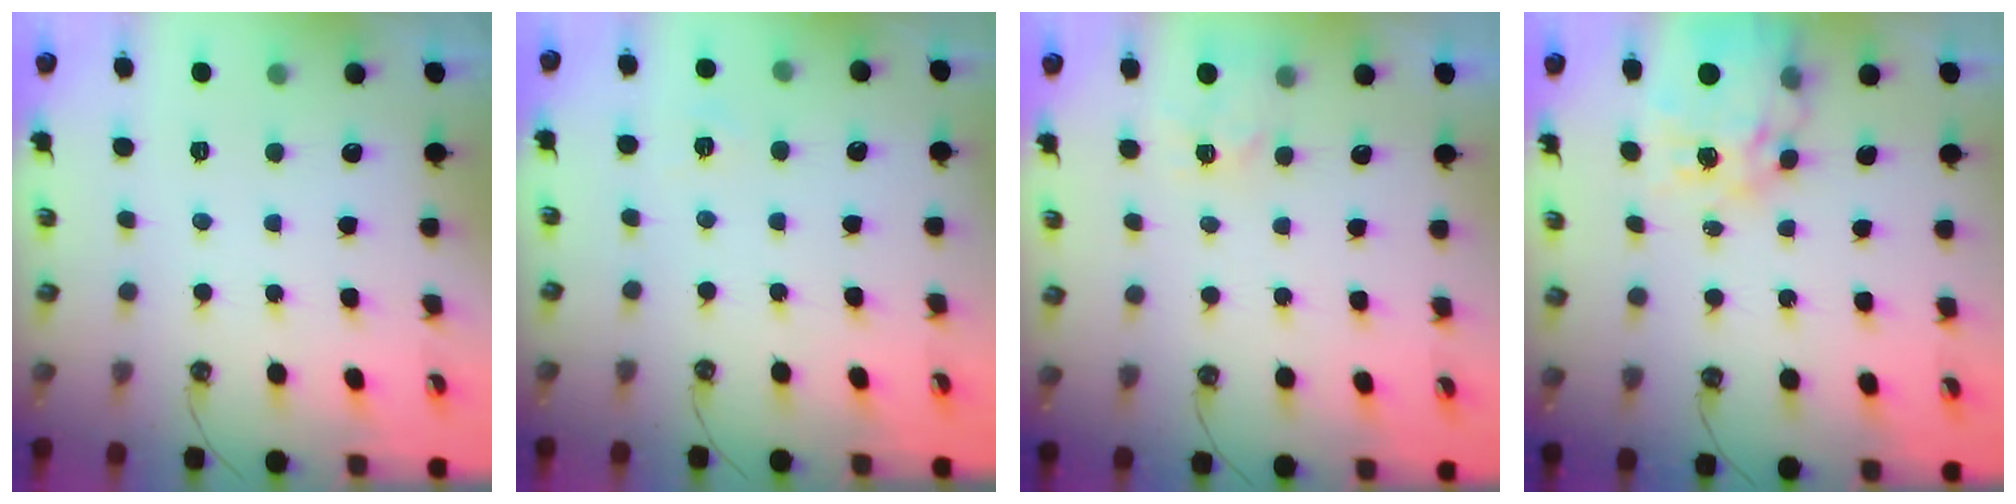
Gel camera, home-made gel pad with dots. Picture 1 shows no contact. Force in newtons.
{"total": 4.4, "press": 4.3, "slide": 0.4}
{"total": 2.9, "press": 2.8, "slide": 0.4}
{"total": 14.4, "press": 14.3, "slide": 1.5}